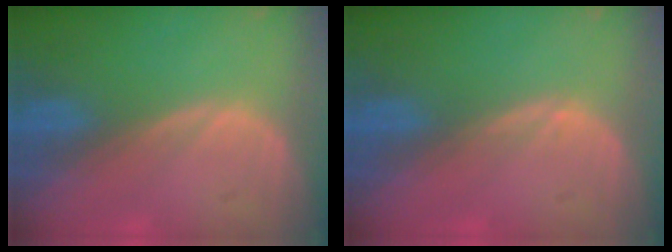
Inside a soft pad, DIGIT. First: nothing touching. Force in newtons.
{"total": 0.8, "press": 0.7, "slide": 0.1}